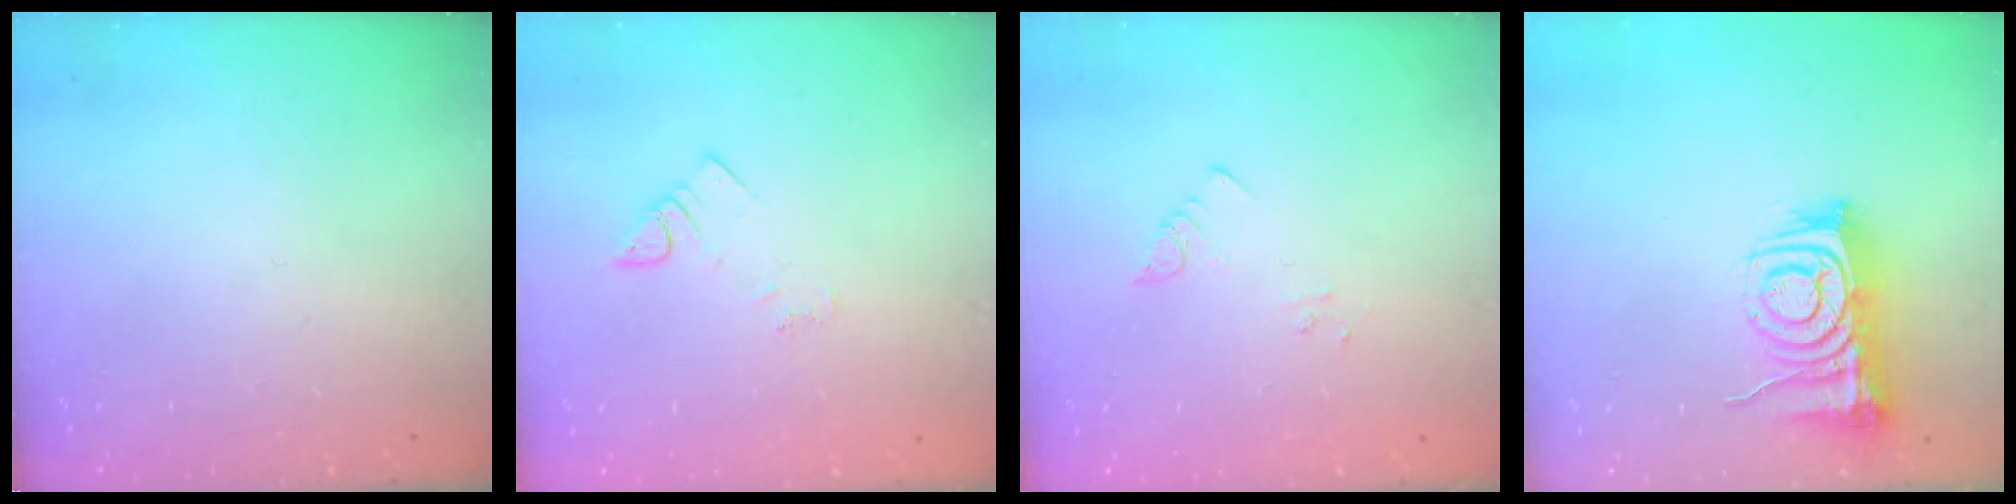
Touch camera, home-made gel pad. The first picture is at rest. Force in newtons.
{"total": 3.0, "press": 3.0, "slide": 0.6}
{"total": 5.3, "press": 5.2, "slide": 0.6}
{"total": 10.2, "press": 10.2, "slide": 1.2}